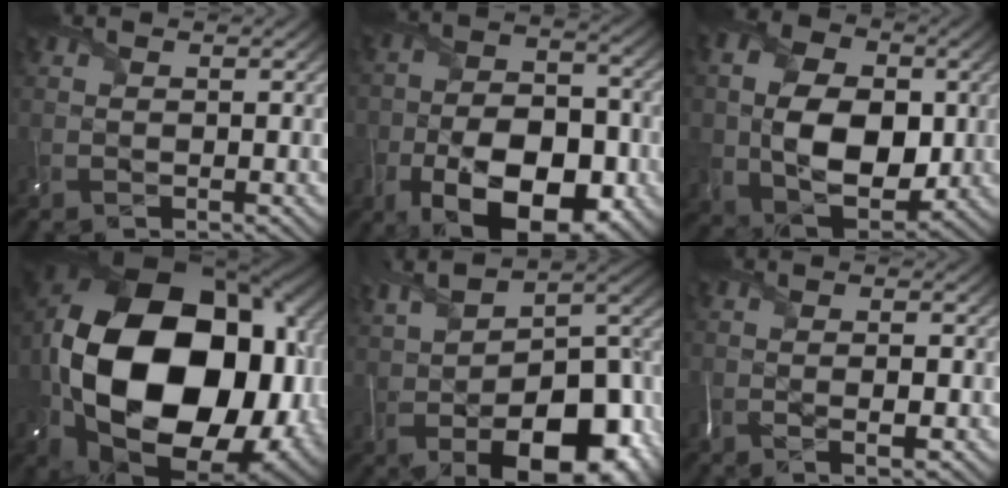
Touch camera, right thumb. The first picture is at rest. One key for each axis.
{"total": 14.8, "fx": -6.8, "fy": 8.6, "fz": 10.0, "tx": -0.145, "ty": -0.032, "tz": -0.112}
{"total": 11.9, "fx": -0.7, "fy": 8.1, "fz": 8.7, "tx": -0.179, "ty": -0.015, "tz": -0.004}
{"total": 22.8, "fx": -2.3, "fy": 15.7, "fz": 16.5, "tx": -0.388, "ty": -0.054, "tz": -0.004}
{"total": 17.3, "fx": -3.5, "fy": 9.7, "fz": 13.9, "tx": -0.209, "ty": -0.039, "tz": -0.022}
{"total": 2.3, "fx": -0.7, "fy": 0.1, "fz": 2.2, "tx": -0.037, "ty": -0.004, "tz": -0.013}